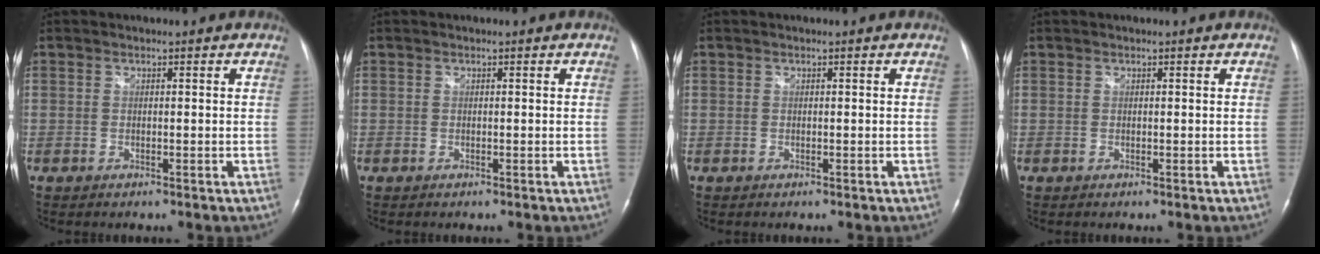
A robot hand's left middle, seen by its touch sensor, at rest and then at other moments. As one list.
[{"total": 0.0}, {"total": 0.0}, {"total": 0.0}]